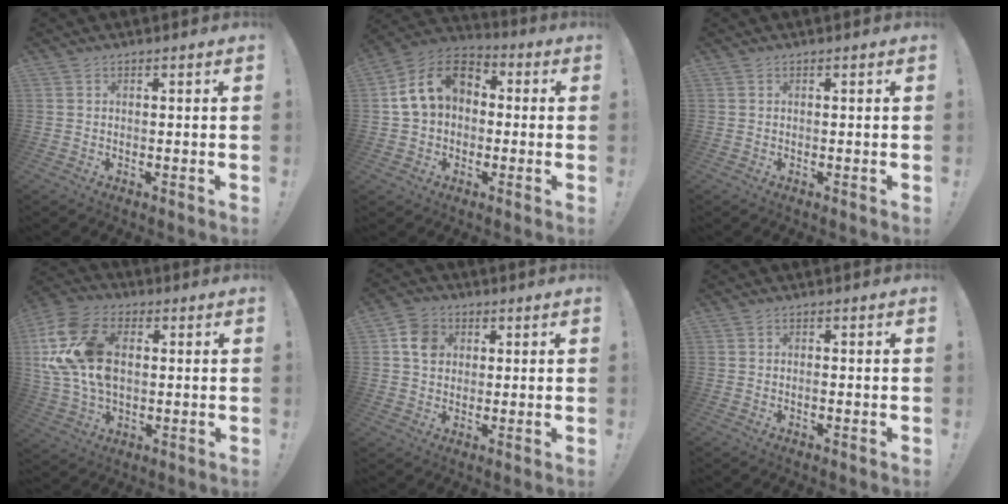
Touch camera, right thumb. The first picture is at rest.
{"total": 13.5, "force": [3.0, 9.9, 8.7], "torque": [-0.158, 0.012, 0.058]}
{"total": 0.0}
{"total": 19.3, "force": [2.9, 13.2, 13.8], "torque": [-0.265, 0.003, 0.057]}
{"total": 7.8, "force": [2.2, 6.7, 3.2], "torque": [-0.038, 0.000, 0.045]}
{"total": 0.6, "force": [-0.5, 0.3, 0.2], "torque": [-0.004, -0.001, -0.009]}